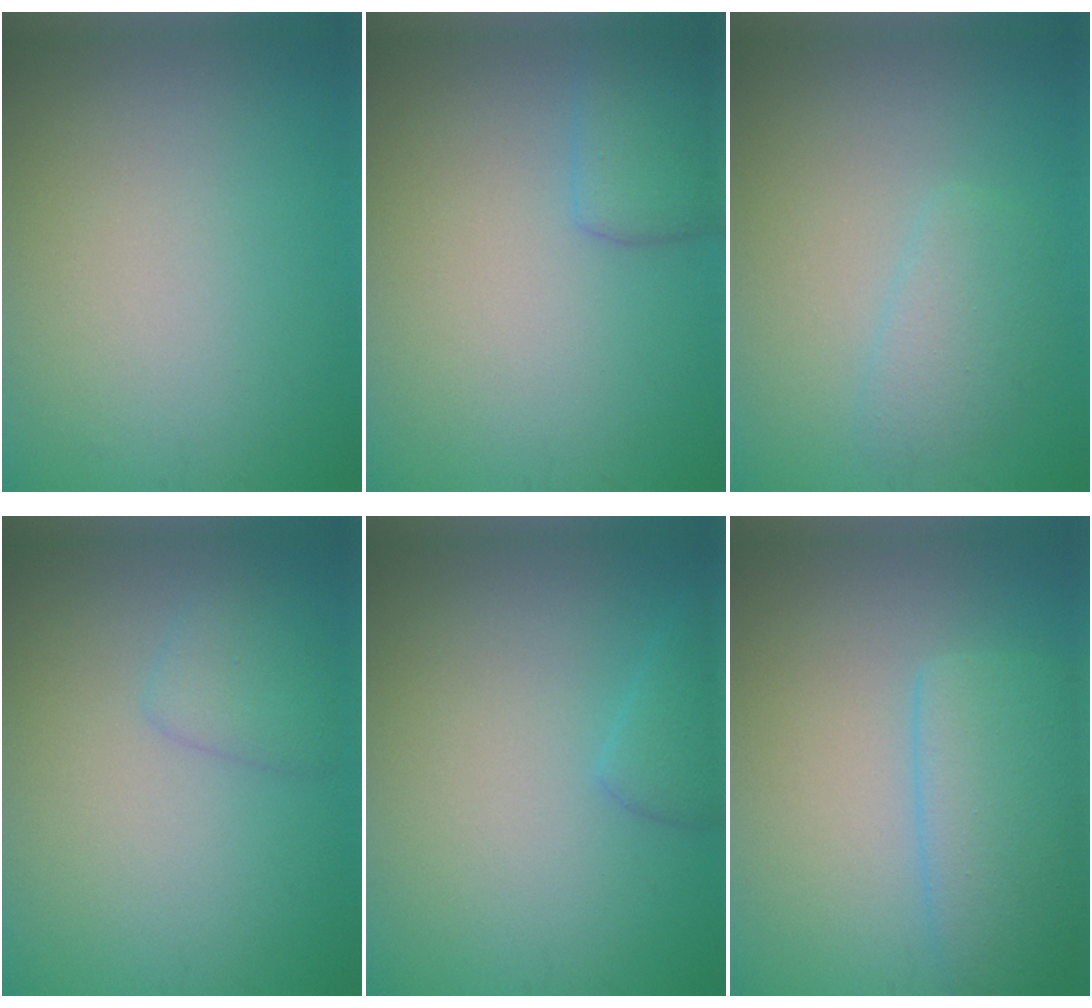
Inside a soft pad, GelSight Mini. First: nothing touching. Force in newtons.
{"total": 2.5, "press": 2.5, "slide": 0.2}
{"total": 2.1, "press": 2.1, "slide": 0.2}
{"total": 1.9, "press": 1.9, "slide": 0.2}
{"total": 1.7, "press": 1.7, "slide": 0.1}
{"total": 4.9, "press": 4.9, "slide": 0.3}